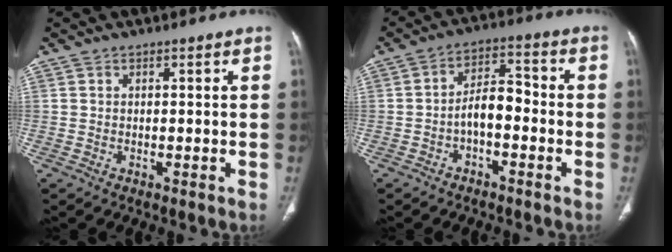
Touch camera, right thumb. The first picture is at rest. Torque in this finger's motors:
{"motor_torque": [1.04, 1.29, 1.10, -0.53, -0.03]}